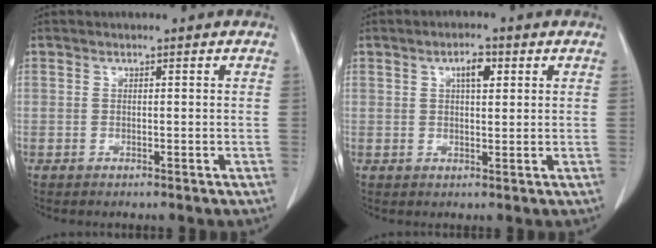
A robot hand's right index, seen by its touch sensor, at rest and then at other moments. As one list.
[{"total": 3.2, "force": [1.2, 1.1, 2.7], "torque": [-0.046, 0.003, 0.019]}]